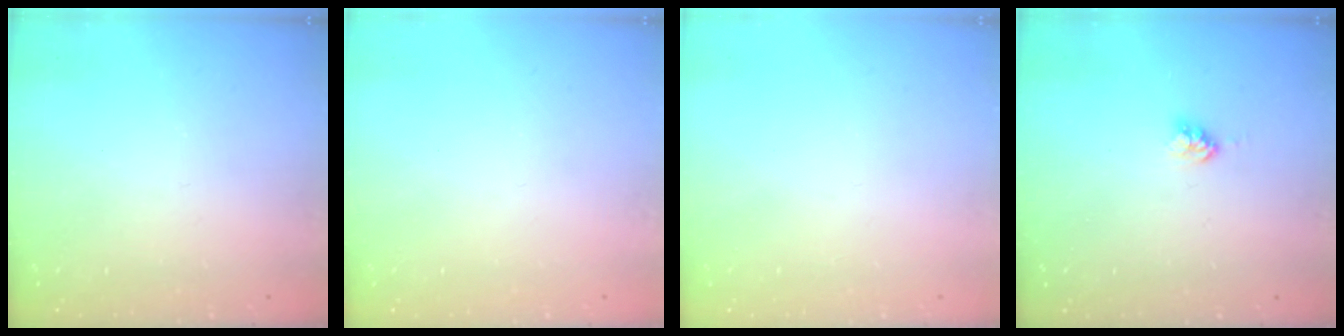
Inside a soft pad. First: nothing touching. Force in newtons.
{"total": 0.0}
{"total": 0.0}
{"total": 3.8, "press": 3.8, "slide": 0.3}